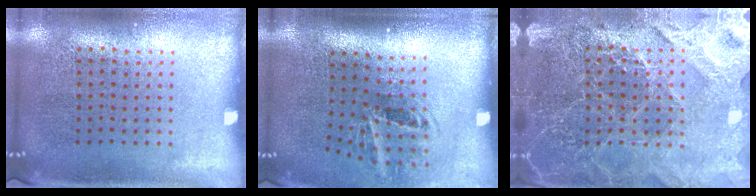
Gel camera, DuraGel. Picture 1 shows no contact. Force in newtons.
{"total": 2.0, "press": 1.1, "slide": 1.6}
{"total": 4.6, "press": 4.2, "slide": 1.8}